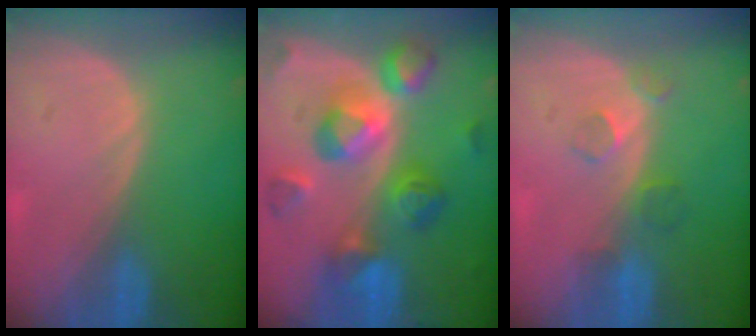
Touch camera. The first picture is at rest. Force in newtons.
{"total": 10.9, "press": 10.9, "slide": 1.0}
{"total": 3.6, "press": 3.2, "slide": 1.7}